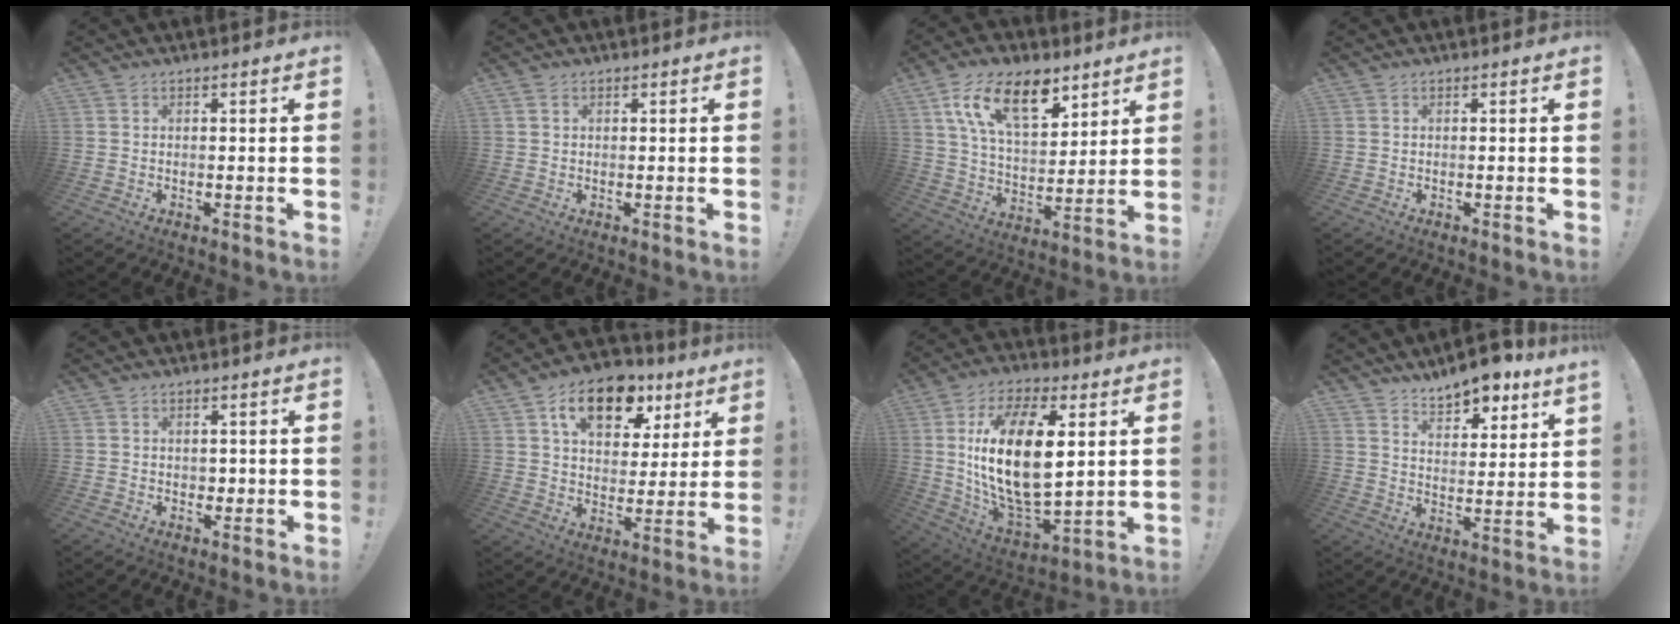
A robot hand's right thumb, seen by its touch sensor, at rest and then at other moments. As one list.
[{"total": 1.1, "force": [0.6, 0.9, 0.3], "torque": [0.002, -0.001, 0.010]}, {"total": 17.7, "force": [9.7, 8.8, 11.9], "torque": [-0.201, -0.037, 0.175]}, {"total": 0.0}, {"total": 1.6, "force": [0.4, 1.6, 0.4], "torque": [0.003, -0.001, 0.004]}, {"total": 16.2, "force": [8.9, 9.5, 9.6], "torque": [-0.145, -0.037, 0.157]}, {"total": 23.3, "force": [4.5, 11.3, 19.9], "torque": [-0.384, -0.022, 0.078]}, {"total": 8.9, "force": [7.8, 1.8, 3.8], "torque": [-0.061, -0.057, 0.139]}]